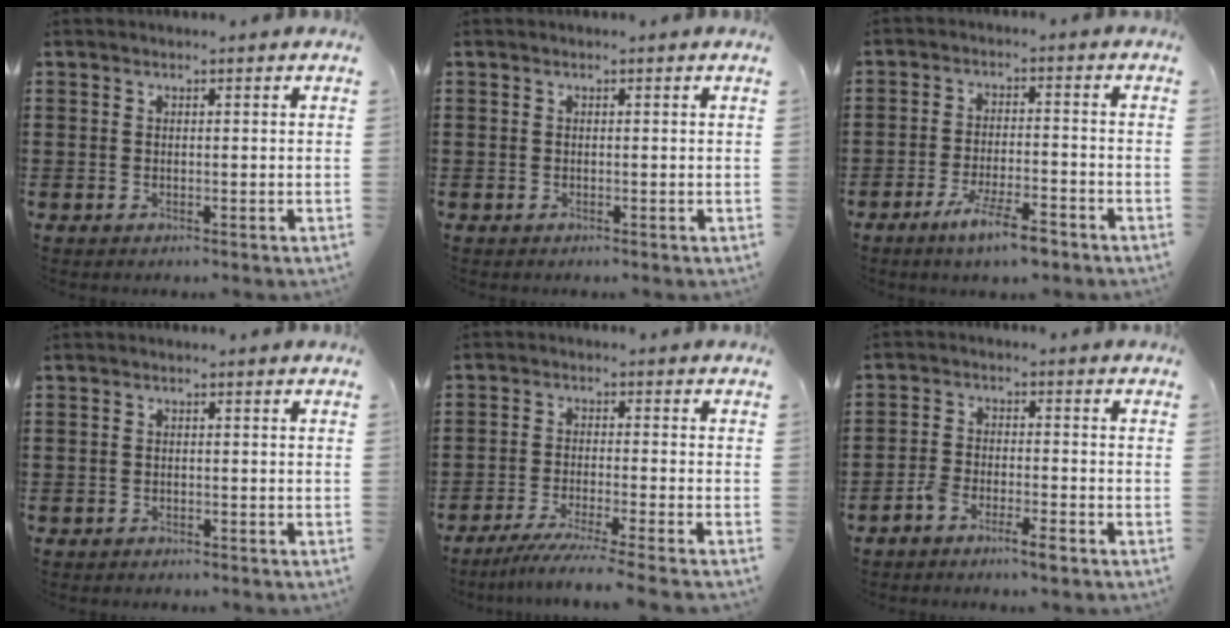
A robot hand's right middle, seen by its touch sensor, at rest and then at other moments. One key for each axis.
{"total": 0.0}
{"total": 6.4, "fx": -4.7, "fy": 1.1, "fz": 4.3, "tx": -0.086, "ty": -0.003, "tz": -0.087}
{"total": 0.7, "fx": -0.7, "fy": 0.3, "fz": 0.0, "tx": -0.002, "ty": 0.001, "tz": -0.015}
{"total": 4.5, "fx": -3.9, "fy": -0.5, "fz": 2.2, "tx": -0.042, "ty": -0.016, "tz": -0.078}
{"total": 3.8, "fx": -2.9, "fy": 1.0, "fz": 2.2, "tx": -0.050, "ty": 0.004, "tz": -0.060}